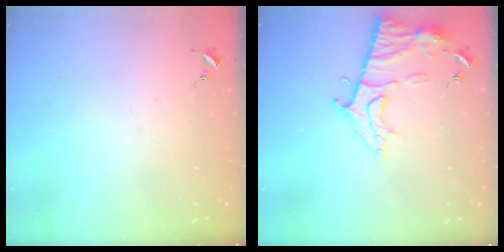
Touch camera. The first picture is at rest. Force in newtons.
{"total": 11.9, "press": 11.8, "slide": 1.0}